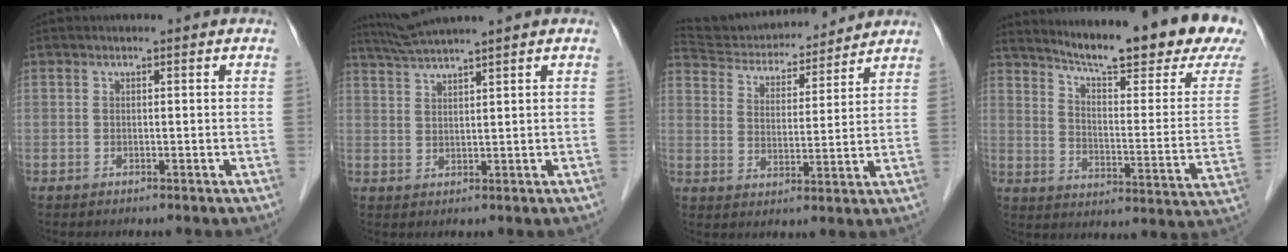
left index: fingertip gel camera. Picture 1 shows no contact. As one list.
[{"total": 5.6, "force": [4.9, -1.5, 2.2], "torque": [-0.046, 0.019, 0.095]}, {"total": 15.8, "force": [15.0, 3.2, 3.8], "torque": [-0.066, 0.020, 0.239]}, {"total": 23.2, "force": [19.4, 1.4, 12.7], "torque": [-0.189, -0.066, 0.255]}]